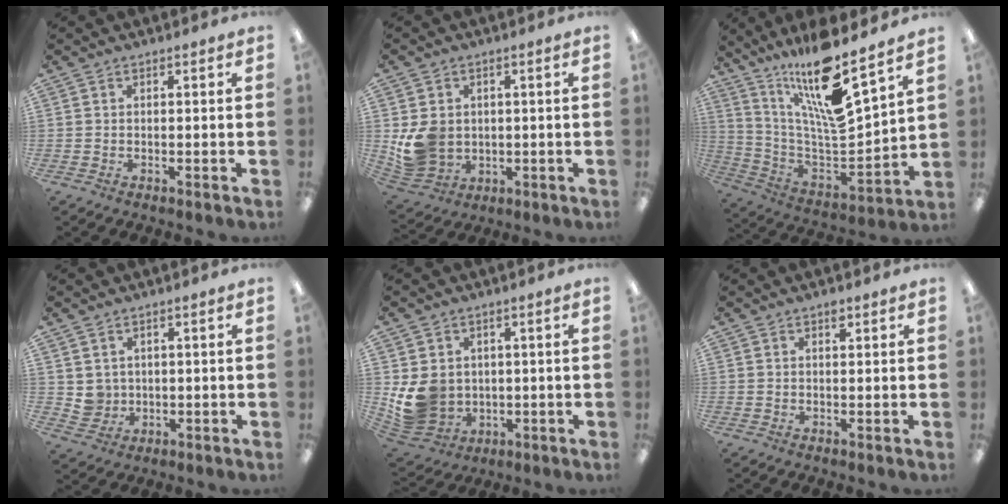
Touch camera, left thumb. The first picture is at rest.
{"total": 8.9, "force": [0.3, 7.9, 4.1], "torque": [-0.094, 0.010, 0.014]}
{"total": 17.8, "force": [13.3, 2.3, 11.6], "torque": [-0.217, -0.101, 0.218]}
{"total": 3.9, "force": [1.9, 3.4, 0.2], "torque": [-0.010, -0.005, 0.038]}
{"total": 10.9, "force": [0.2, 9.7, 5.0], "torque": [-0.133, -0.001, 0.011]}
{"total": 1.5, "force": [1.0, 0.6, 0.9], "torque": [-0.012, -0.003, 0.017]}